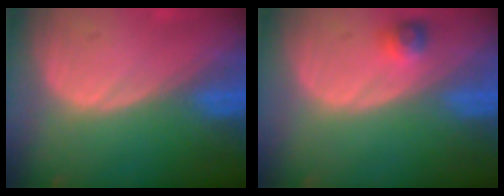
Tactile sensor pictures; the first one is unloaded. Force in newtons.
{"total": 2.2, "press": 2.2, "slide": 0.4}